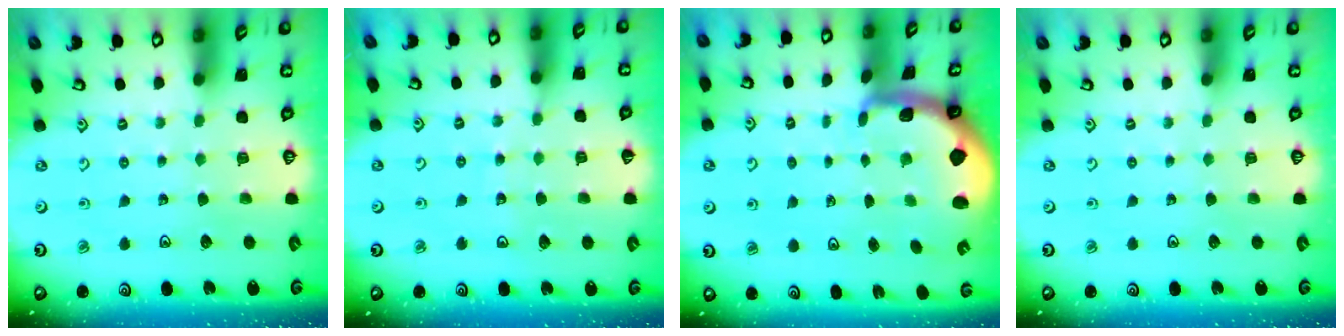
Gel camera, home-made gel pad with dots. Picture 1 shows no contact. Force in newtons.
{"total": 6.1, "press": 6.1, "slide": 0.6}
{"total": 1.7, "press": 1.6, "slide": 0.4}
{"total": 0.0}